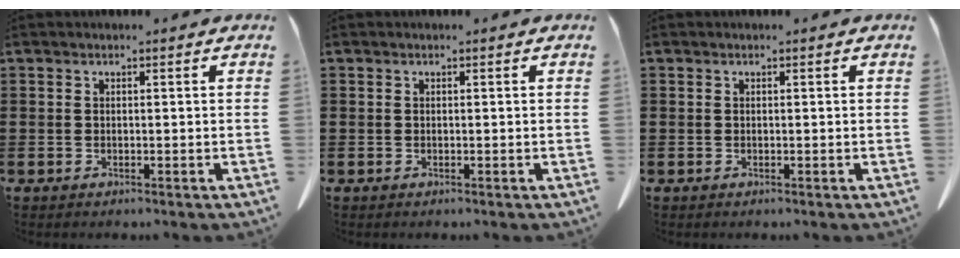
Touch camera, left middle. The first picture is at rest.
{"total": 0.0}
{"total": 0.0}